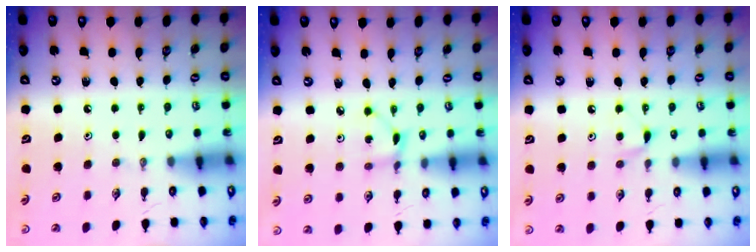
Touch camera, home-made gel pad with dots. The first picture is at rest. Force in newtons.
{"total": 2.4, "press": 2.4, "slide": 0.2}
{"total": 5.6, "press": 5.6, "slide": 0.6}